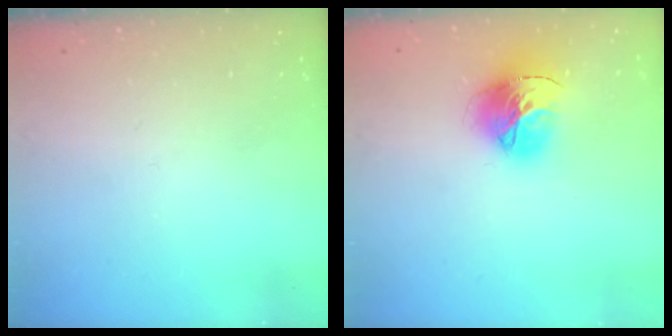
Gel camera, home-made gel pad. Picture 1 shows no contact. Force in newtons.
{"total": 16.0, "press": 15.9, "slide": 1.7}